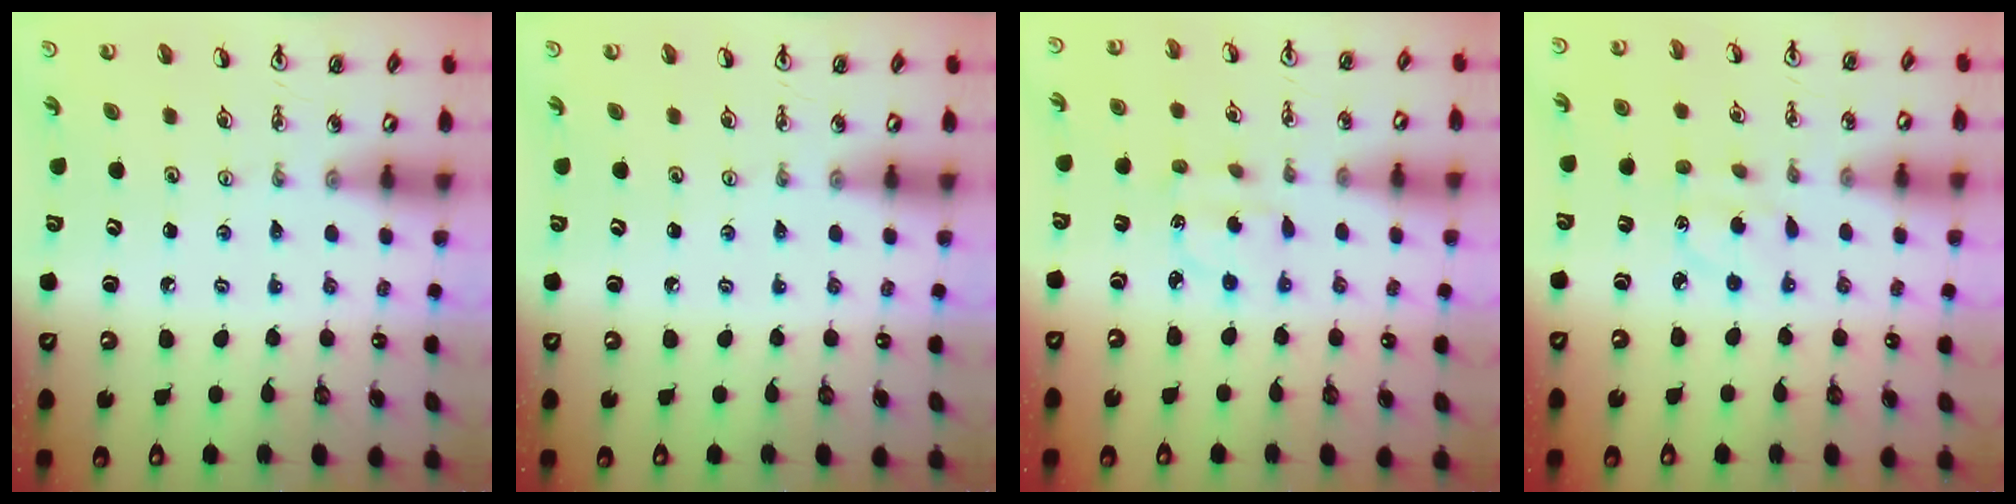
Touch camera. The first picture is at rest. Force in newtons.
{"total": 0.0}
{"total": 2.2, "press": 2.2, "slide": 0.6}
{"total": 3.0, "press": 2.9, "slide": 0.8}